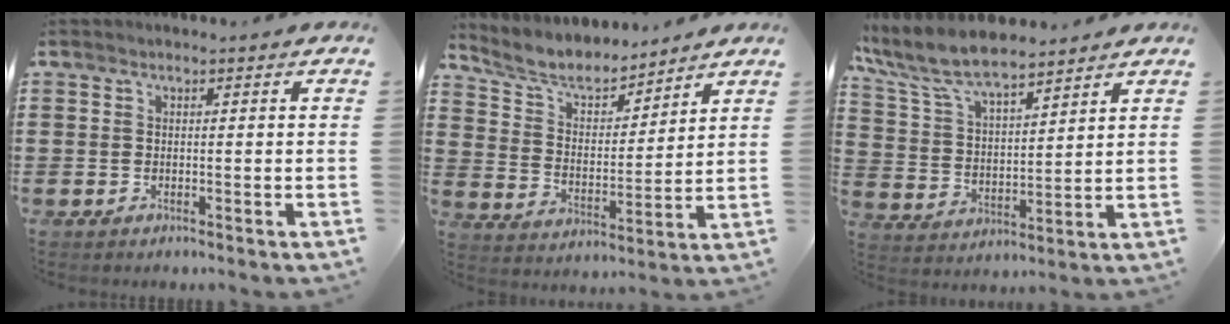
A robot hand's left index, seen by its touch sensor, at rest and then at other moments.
{"total": 6.7, "force": [6.0, 2.0, 2.3], "torque": [-0.074, -0.030, 0.103]}
{"total": 8.5, "force": [7.5, 2.0, 3.4], "torque": [-0.099, -0.029, 0.133]}